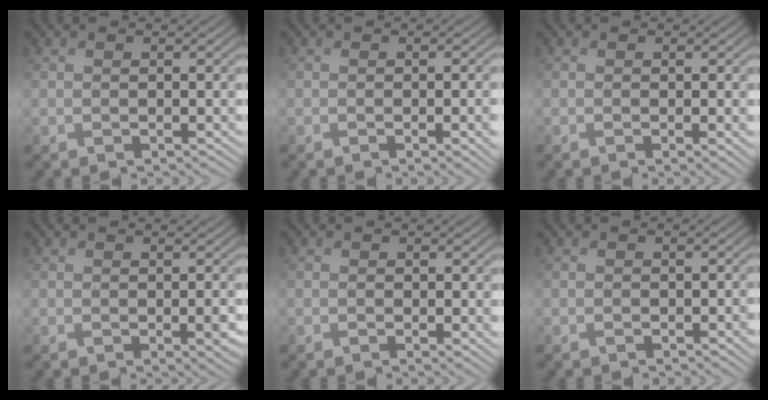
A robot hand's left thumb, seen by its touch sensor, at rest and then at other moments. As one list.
[{"total": 4.1, "force": [-0.6, 1.1, 3.9], "torque": [-0.054, -0.004, -0.006]}, {"total": 1.4, "force": [-0.1, 0.1, 1.4], "torque": [-0.025, -0.002, -0.003]}, {"total": 1.5, "force": [0.1, 0.2, 1.5], "torque": [-0.021, -0.005, 0.002]}, {"total": 1.0, "force": [0.2, 0.1, 1.0], "torque": [-0.015, -0.003, 0.001]}, {"total": 1.0, "force": [-0.4, 0.4, 0.8], "torque": [-0.012, -0.003, -0.004]}]